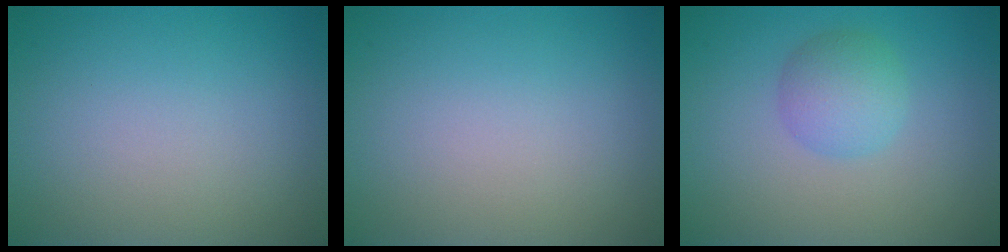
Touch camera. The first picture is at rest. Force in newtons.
{"total": 0.0}
{"total": 2.9, "press": 2.9, "slide": 0.1}